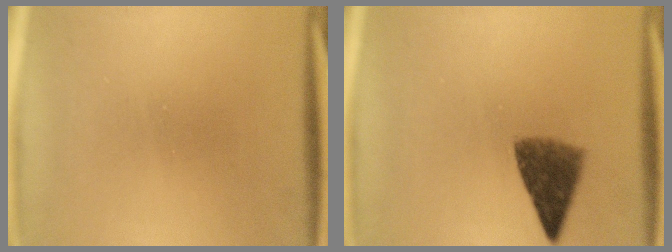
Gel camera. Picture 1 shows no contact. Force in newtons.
{"total": 6.5}